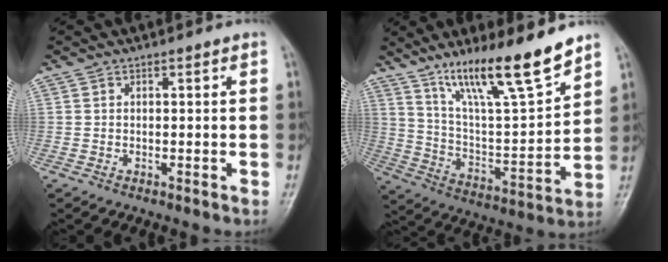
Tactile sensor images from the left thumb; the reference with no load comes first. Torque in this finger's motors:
{"motor_torque": [1.05, 0.86, 1.46, -1.31, 0.34]}